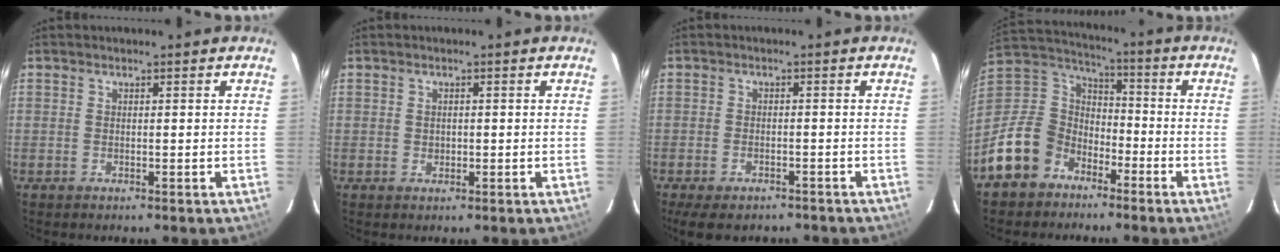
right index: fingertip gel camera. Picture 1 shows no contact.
{"total": 1.2, "force": [0.0, 1.1, 0.3], "torque": [-0.002, 0.002, 0.000]}
{"total": 8.8, "force": [-6.7, 3.9, 4.2], "torque": [-0.095, -0.019, -0.098]}
{"total": 14.2, "force": [-9.0, 9.9, 4.8], "torque": [-0.128, 0.035, -0.155]}